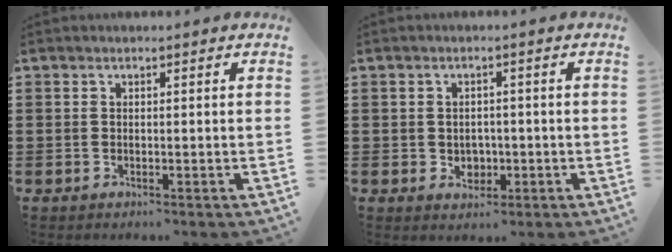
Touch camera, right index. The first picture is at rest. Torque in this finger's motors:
{"motor_torque": [-0.78, 1.34, 0.05, 0.00]}